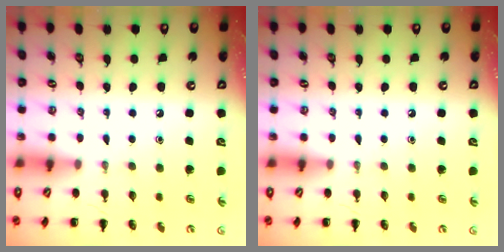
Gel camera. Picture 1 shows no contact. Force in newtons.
{"total": 0.0}